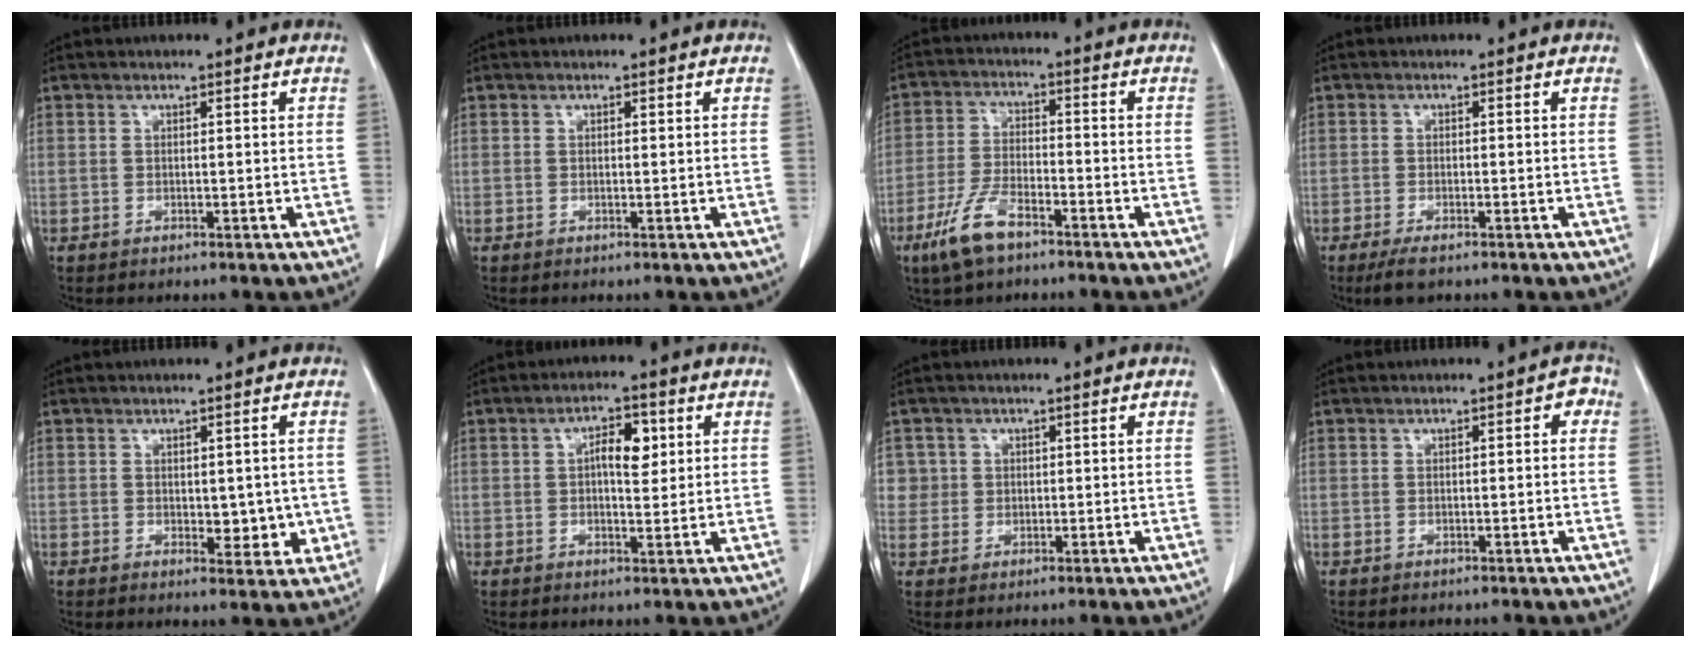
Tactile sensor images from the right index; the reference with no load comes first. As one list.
[{"total": 0.0}, {"total": 7.9, "force": [-5.2, 2.6, 5.4], "torque": [-0.125, -0.010, -0.097]}, {"total": 3.0, "force": [-2.2, 0.6, 2.1], "torque": [-0.045, -0.009, -0.034]}, {"total": 4.5, "force": [-0.1, 2.6, 3.7], "torque": [-0.034, -0.006, 0.007]}, {"total": 5.1, "force": [1.2, 2.0, 4.5], "torque": [-0.074, 0.010, 0.020]}, {"total": 2.8, "force": [0.7, 2.7, -0.3], "torque": [0.026, 0.003, 0.009]}, {"total": 1.8, "force": [0.2, 0.8, 1.6], "torque": [-0.009, 0.007, -0.003]}]